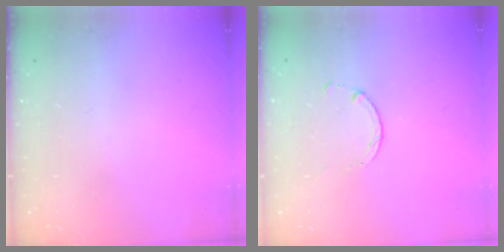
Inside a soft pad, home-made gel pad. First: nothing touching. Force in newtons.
{"total": 1.4, "press": 1.4, "slide": 0.2}